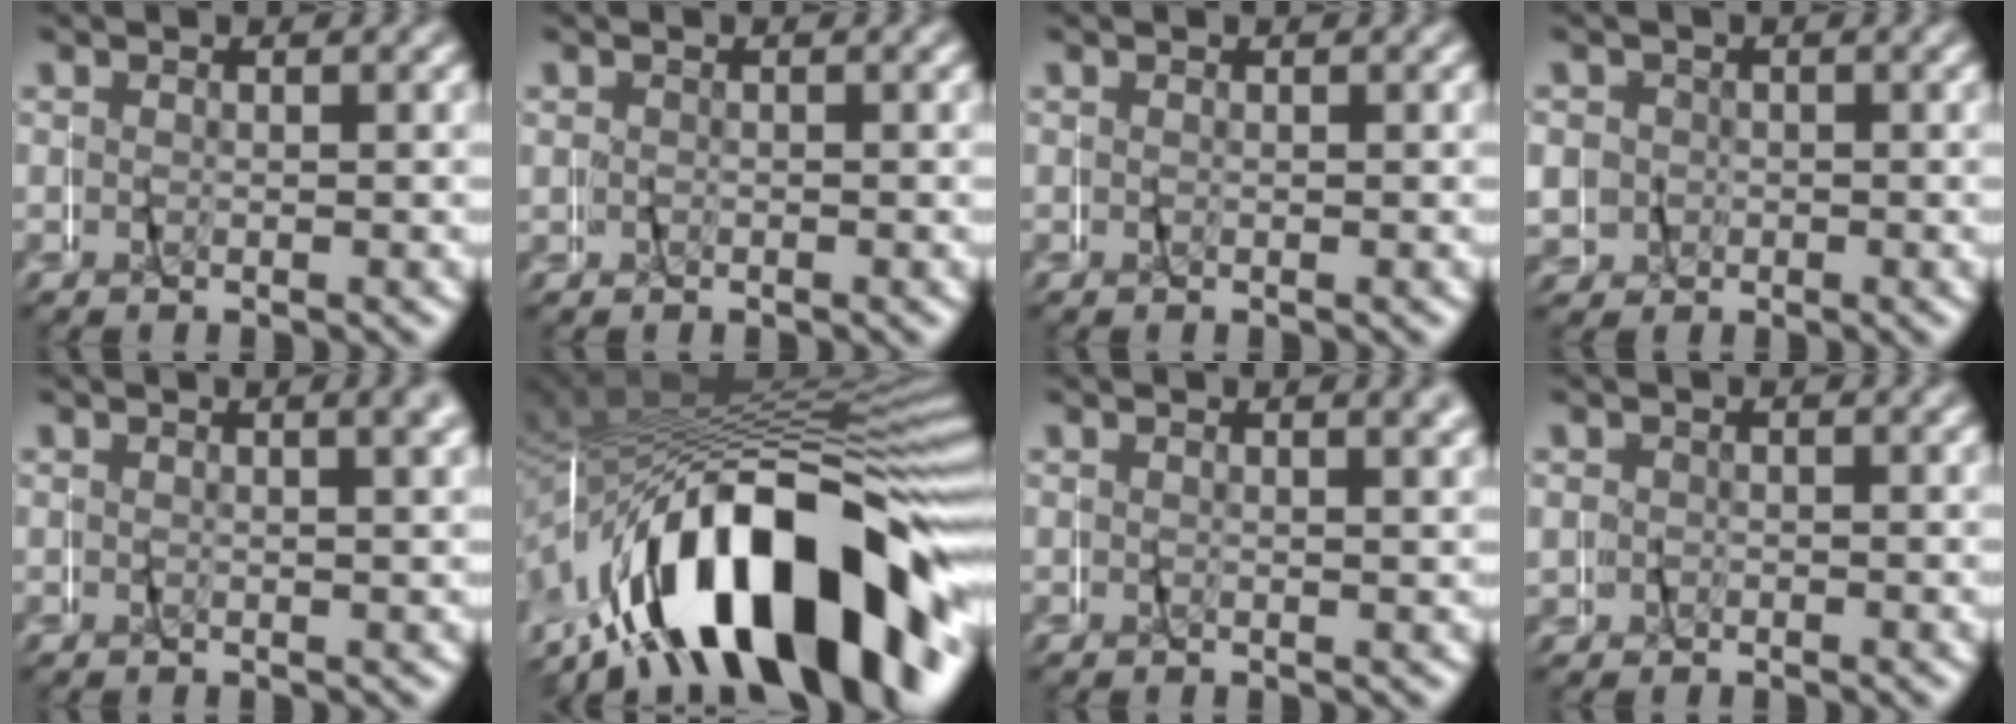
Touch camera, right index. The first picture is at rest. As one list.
[{"total": 0.7, "force": [0.4, 0.6, -0.1], "torque": [-0.002, 0.002, 0.006]}, {"total": 0.0}, {"total": 5.0, "force": [1.1, 4.7, 1.3], "torque": [-0.035, 0.004, 0.017]}, {"total": 1.1, "force": [0.5, -0.6, 0.8], "torque": [-0.013, 0.006, 0.009]}, {"total": 20.0, "force": [-7.4, 9.7, 15.9], "torque": [-0.268, -0.004, -0.101]}, {"total": 0.9, "force": [0.6, -0.4, 0.6], "torque": [-0.012, 0.003, 0.010]}, {"total": 2.3, "force": [0.8, 2.1, 0.4], "torque": [-0.011, 0.005, 0.012]}]